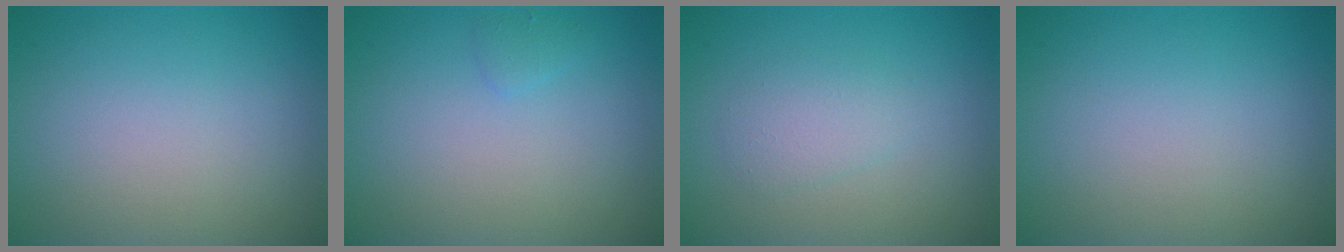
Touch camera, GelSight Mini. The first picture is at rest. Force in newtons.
{"total": 0.7, "press": 0.7, "slide": 0.0}
{"total": 1.8, "press": 1.8, "slide": 0.1}
{"total": 0.0}